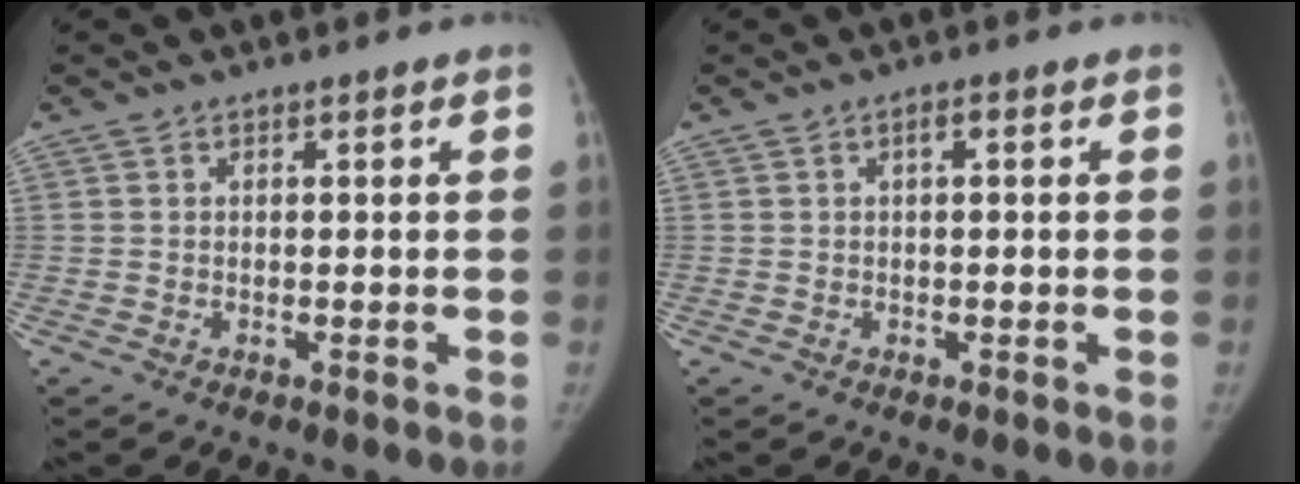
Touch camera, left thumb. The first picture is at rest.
{"total": 1.3, "force": [0.3, 0.5, 1.2], "torque": [-0.020, 0.004, 0.001]}